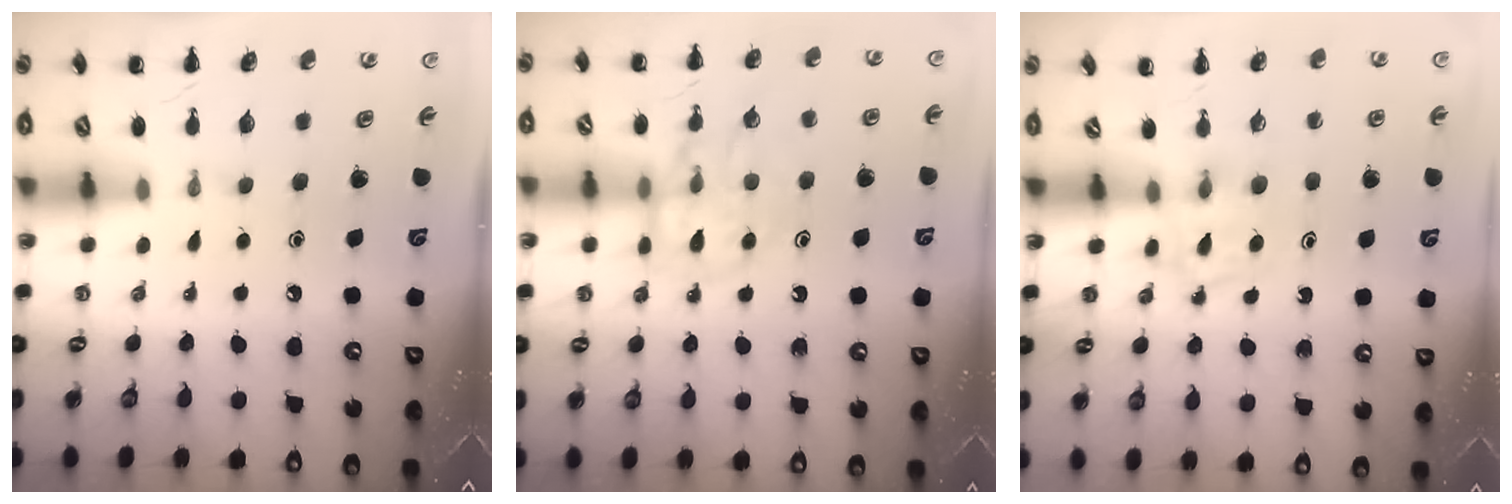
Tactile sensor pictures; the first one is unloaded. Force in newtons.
{"total": 11.8, "press": 11.6, "slide": 1.7}
{"total": 4.7, "press": 4.5, "slide": 1.6}